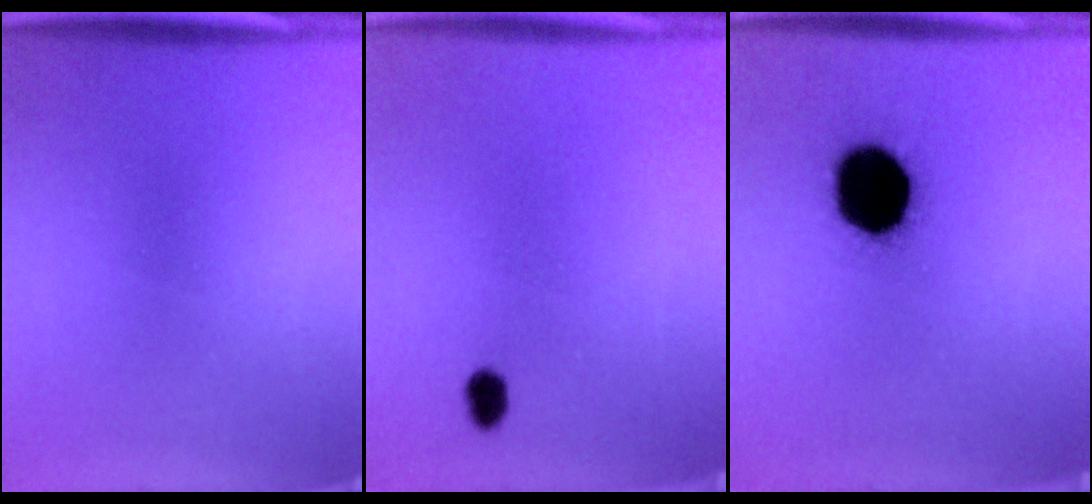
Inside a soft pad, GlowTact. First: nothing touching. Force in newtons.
{"total": 2.3}
{"total": 17.1}